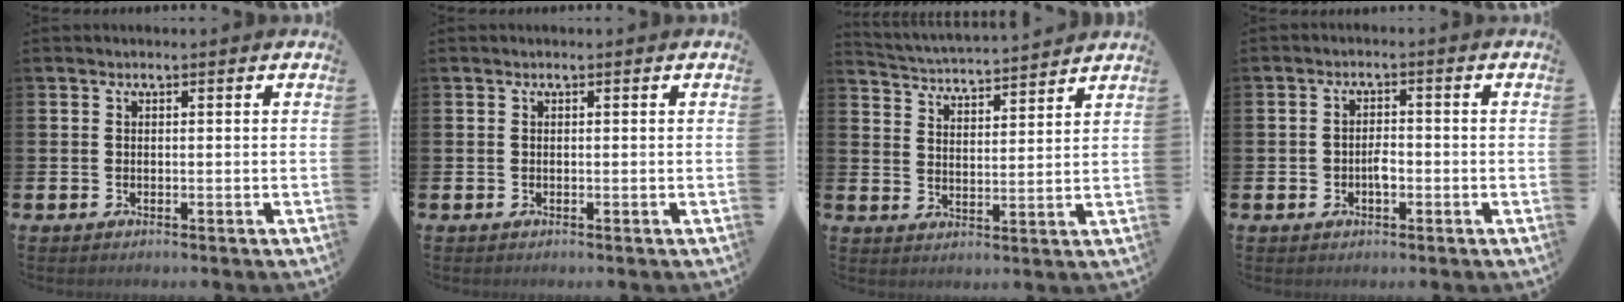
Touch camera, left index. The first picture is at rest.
{"total": 0.0}
{"total": 4.2, "force": [4.2, 0.0, -0.1], "torque": [-0.018, -0.039, 0.071]}
{"total": 2.3, "force": [-0.6, 1.5, 1.6], "torque": [-0.016, -0.001, -0.016]}